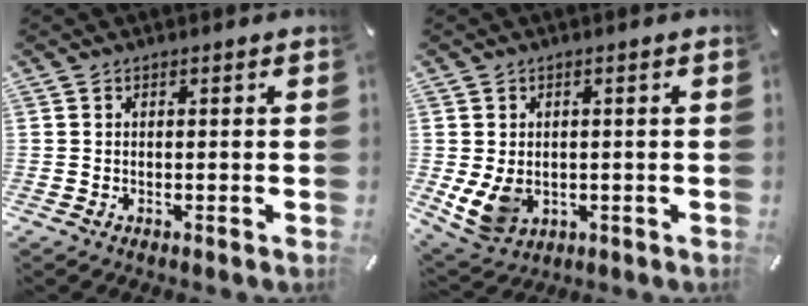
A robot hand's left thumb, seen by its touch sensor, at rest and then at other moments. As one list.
[{"total": 6.8, "force": [-0.2, 5.9, 3.5], "torque": [-0.086, -0.006, -0.004]}]